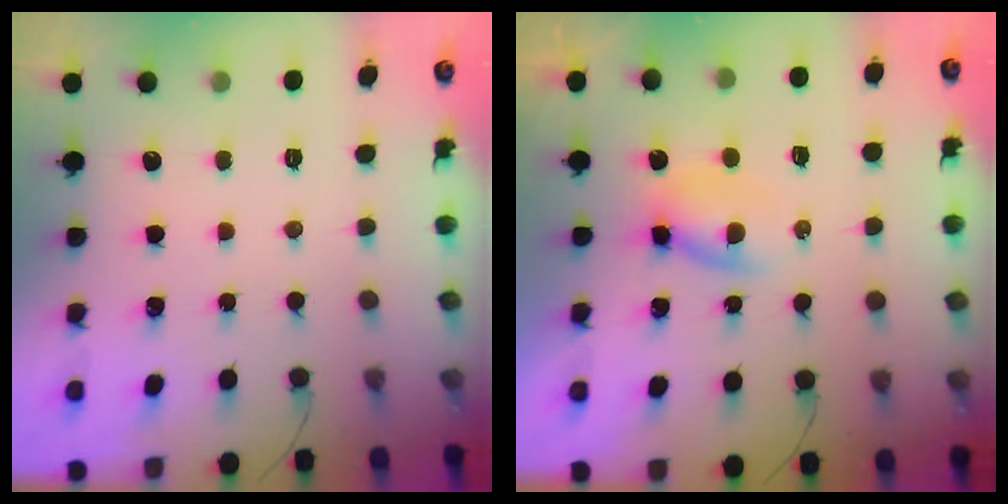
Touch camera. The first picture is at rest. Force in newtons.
{"total": 2.2, "press": 2.0, "slide": 1.1}